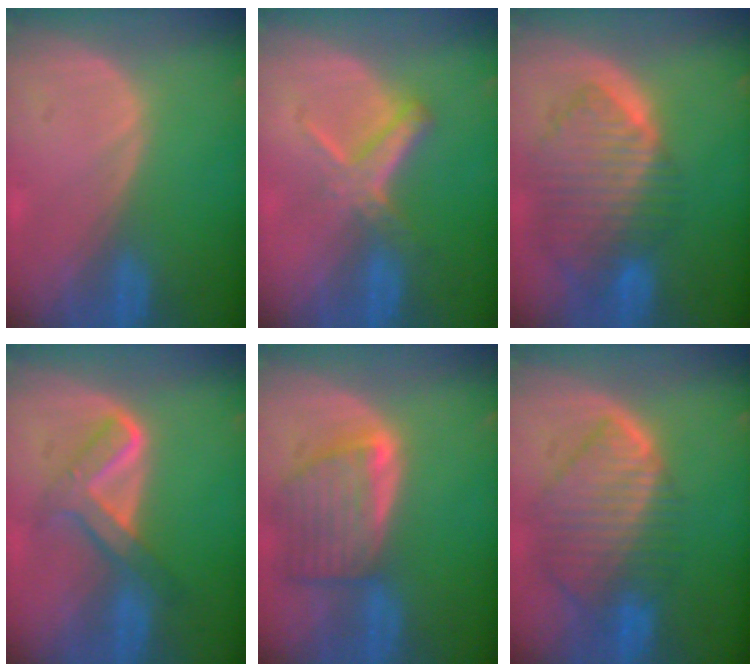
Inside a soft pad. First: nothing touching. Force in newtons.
{"total": 5.6, "press": 5.1, "slide": 2.4}
{"total": 10.1, "press": 8.6, "slide": 5.2}
{"total": 5.7, "press": 5.7, "slide": 0.3}
{"total": 7.9, "press": 7.1, "slide": 3.4}
{"total": 10.0, "press": 8.7, "slide": 5.0}